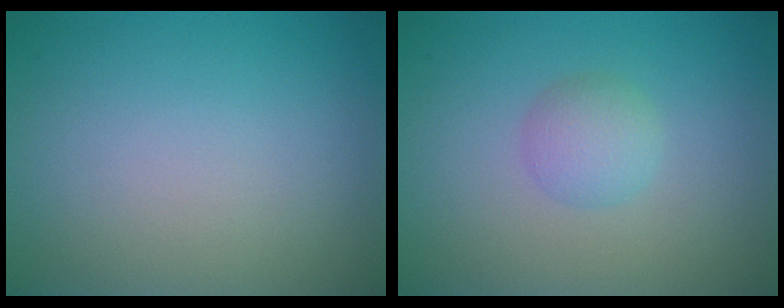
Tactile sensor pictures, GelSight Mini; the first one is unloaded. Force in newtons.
{"total": 2.1, "press": 2.1, "slide": 0.1}